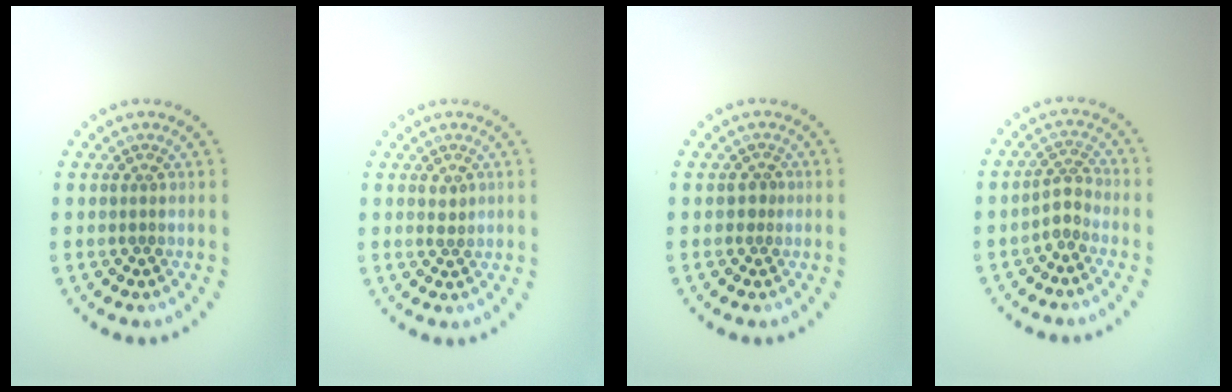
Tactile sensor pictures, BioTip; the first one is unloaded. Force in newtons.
{"total": 1.0, "press": 1.0, "slide": 0.3}
{"total": 1.0, "press": 0.8, "slide": 0.7}
{"total": 1.7, "press": 1.3, "slide": 1.1}